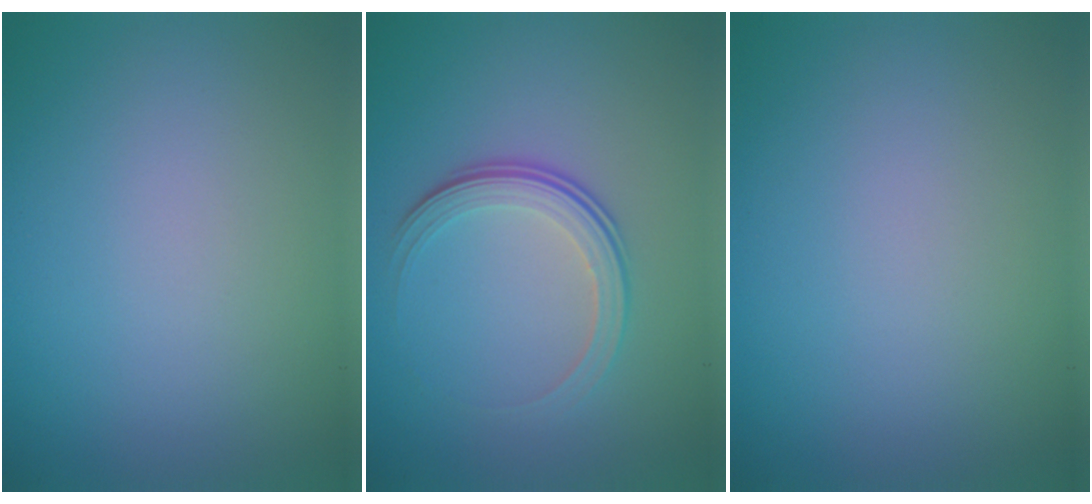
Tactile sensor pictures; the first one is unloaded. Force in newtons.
{"total": 3.6, "press": 2.4, "slide": 2.7}
{"total": 0.0}